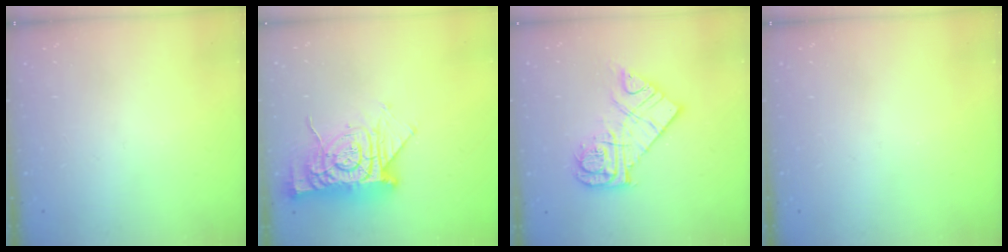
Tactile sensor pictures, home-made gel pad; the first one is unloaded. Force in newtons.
{"total": 15.5, "press": 15.5, "slide": 1.4}
{"total": 13.9, "press": 13.8, "slide": 1.5}
{"total": 0.0}